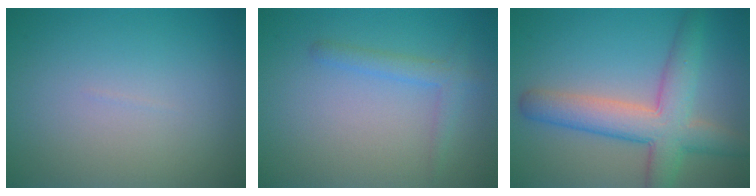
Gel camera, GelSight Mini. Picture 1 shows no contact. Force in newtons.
{"total": 1.9, "press": 1.9, "slide": 0.1}
{"total": 6.6, "press": 6.6, "slide": 0.3}